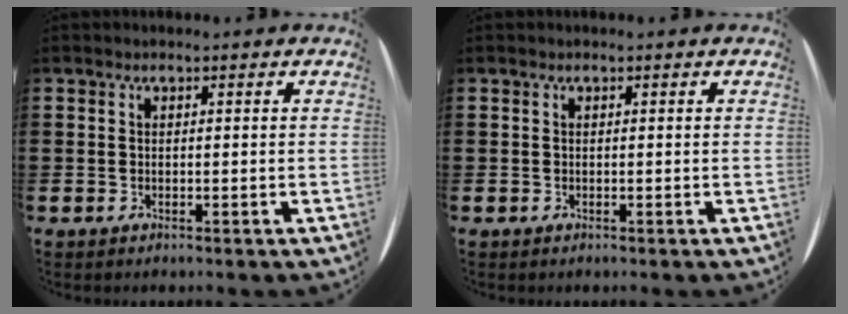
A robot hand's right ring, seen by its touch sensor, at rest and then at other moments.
{"total": 0.0}